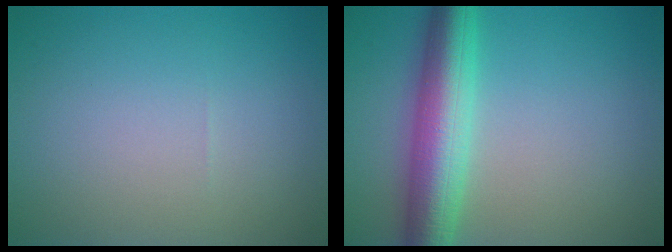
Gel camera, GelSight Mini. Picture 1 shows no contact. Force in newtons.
{"total": 7.2, "press": 7.2, "slide": 0.0}